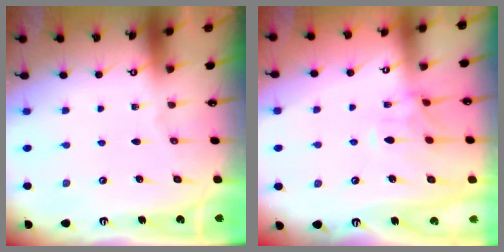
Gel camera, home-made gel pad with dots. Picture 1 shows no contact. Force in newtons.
{"total": 2.4, "press": 2.2, "slide": 1.1}